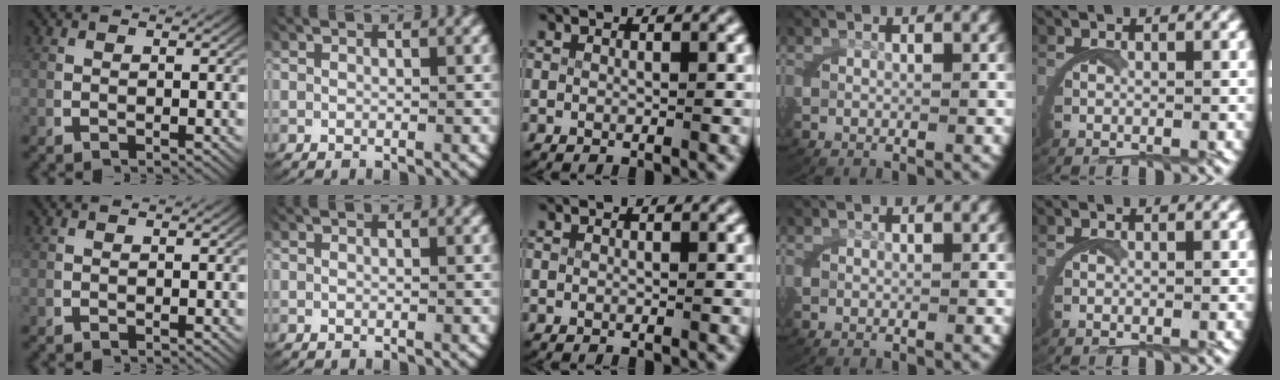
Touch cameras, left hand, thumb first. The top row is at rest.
{}